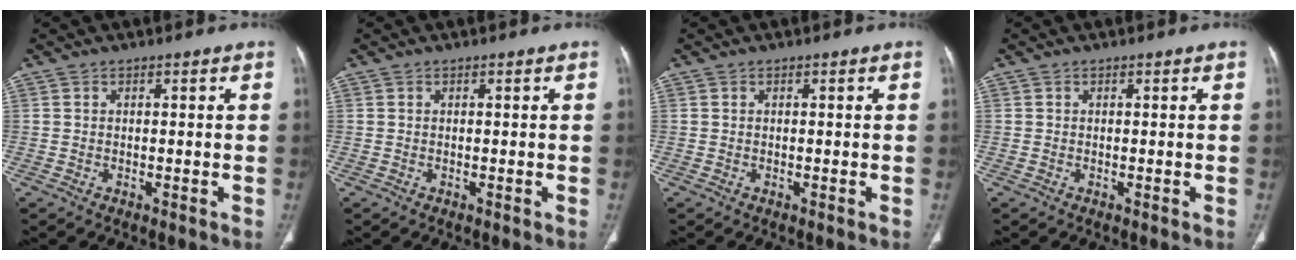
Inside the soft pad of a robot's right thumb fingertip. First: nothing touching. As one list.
[{"total": 0.0}, {"total": 0.0}, {"total": 0.0}]